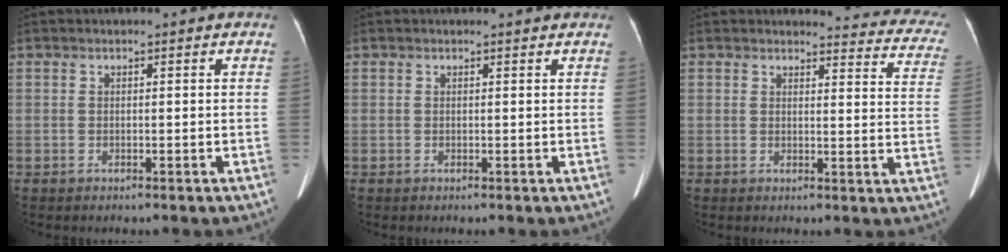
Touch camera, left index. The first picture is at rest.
{"total": 0.8, "force": [0.8, 0.0, 0.1], "torque": [-0.008, 0.000, 0.006]}
{"total": 13.2, "force": [12.7, 2.6, 2.1], "torque": [0.020, -0.079, 0.095]}